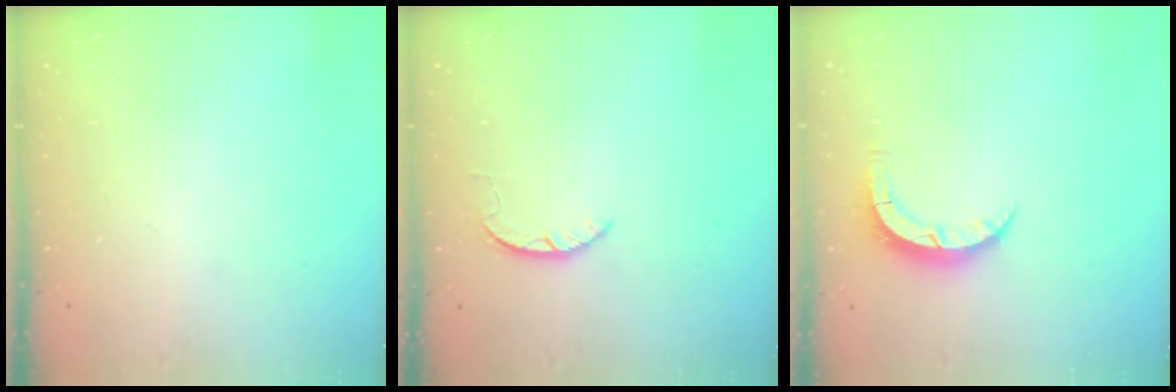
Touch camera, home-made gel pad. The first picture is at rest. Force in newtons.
{"total": 1.6, "press": 1.6, "slide": 0.3}
{"total": 4.4, "press": 4.4, "slide": 0.3}